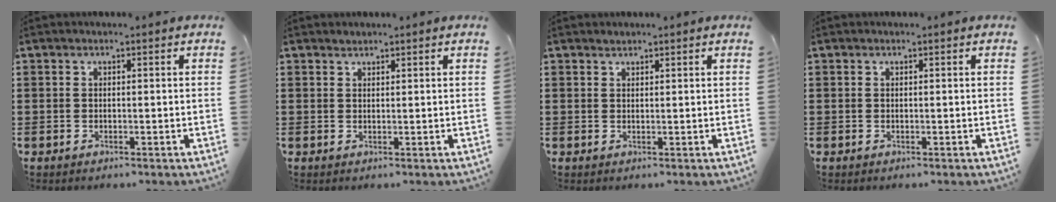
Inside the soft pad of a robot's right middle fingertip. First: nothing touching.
{"total": 0.9, "force": [0.8, 0.2, -0.2], "torque": [0.002, -0.001, 0.017]}
{"total": 0.8, "force": [0.8, 0.2, -0.2], "torque": [0.001, -0.002, 0.016]}
{"total": 0.0}